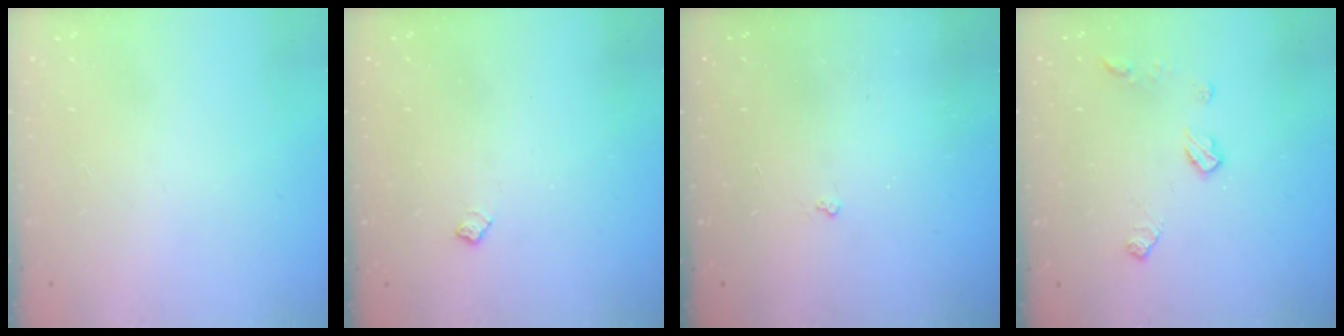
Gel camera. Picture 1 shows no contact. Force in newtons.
{"total": 5.1, "press": 5.0, "slide": 0.6}
{"total": 1.8, "press": 1.8, "slide": 0.3}
{"total": 6.6, "press": 6.6, "slide": 0.5}